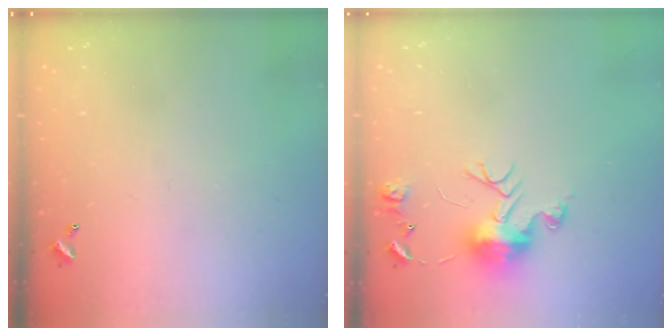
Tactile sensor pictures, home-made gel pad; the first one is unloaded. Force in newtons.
{"total": 11.6, "press": 11.6, "slide": 1.1}